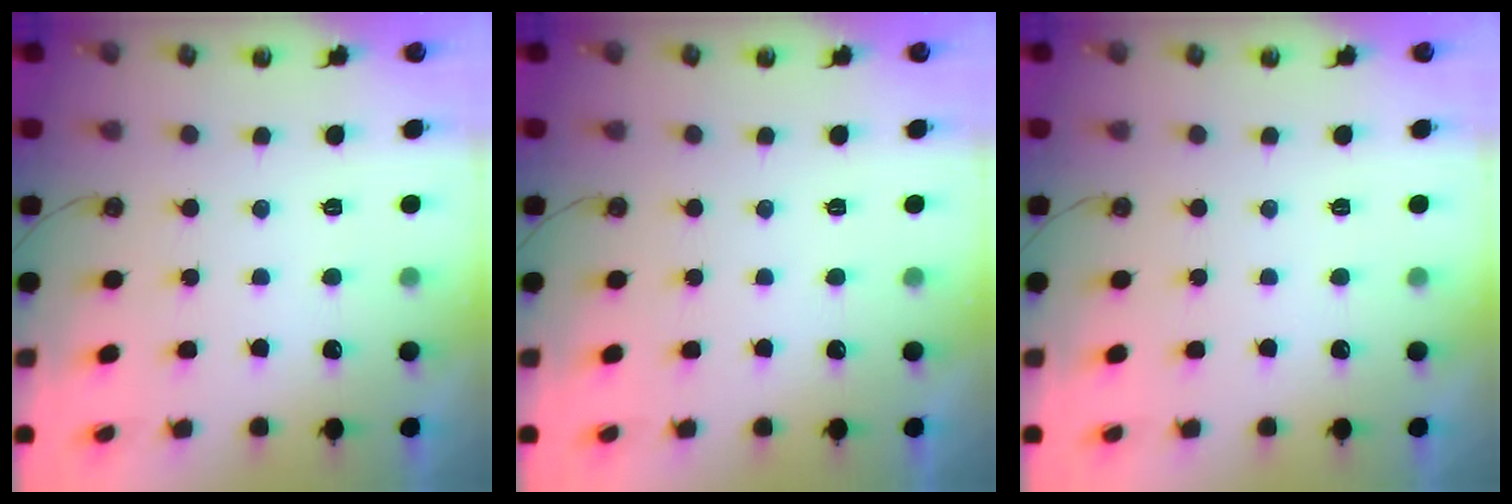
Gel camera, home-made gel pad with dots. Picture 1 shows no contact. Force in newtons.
{"total": 0.0}
{"total": 0.0}